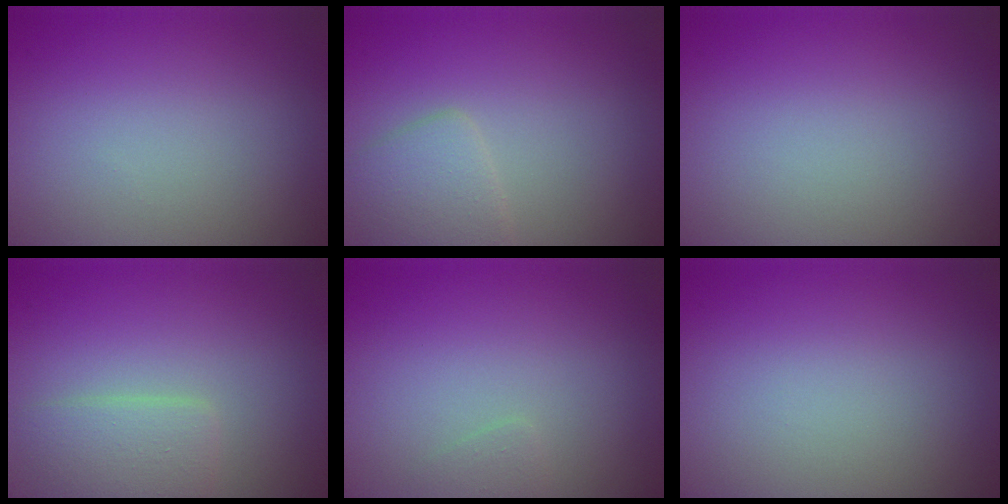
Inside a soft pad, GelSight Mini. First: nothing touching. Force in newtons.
{"total": 2.6, "press": 2.6, "slide": 0.1}
{"total": 0.0}
{"total": 2.6, "press": 2.6, "slide": 0.1}
{"total": 0.6, "press": 0.6, "slide": 0.1}
{"total": 0.0}